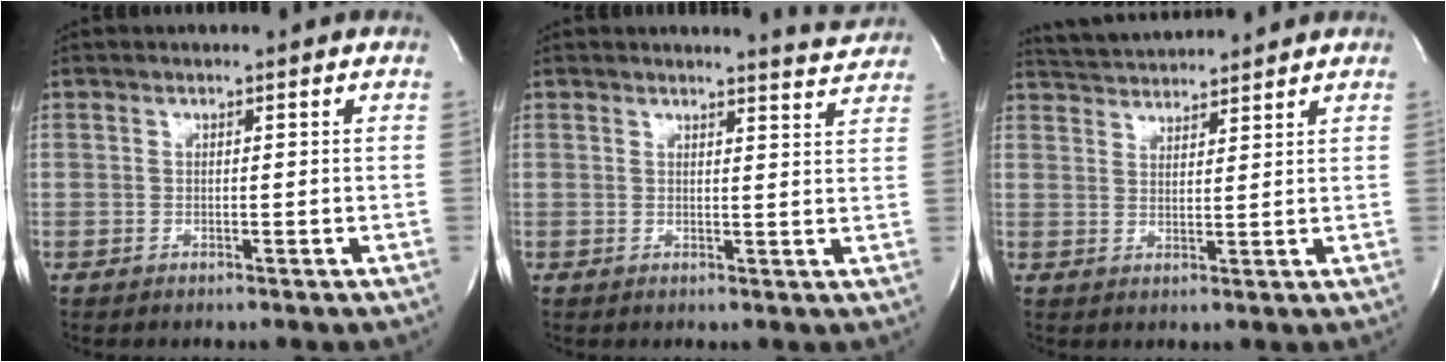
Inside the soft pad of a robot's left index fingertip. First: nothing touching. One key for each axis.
{"total": 3.7, "fx": 3.6, "fy": -0.5, "fz": -0.4, "tx": -0.004, "ty": -0.032, "tz": 0.030}
{"total": 7.4, "fx": 7.3, "fy": 0.4, "fz": 1.4, "tx": -0.036, "ty": 0.022, "tz": 0.120}